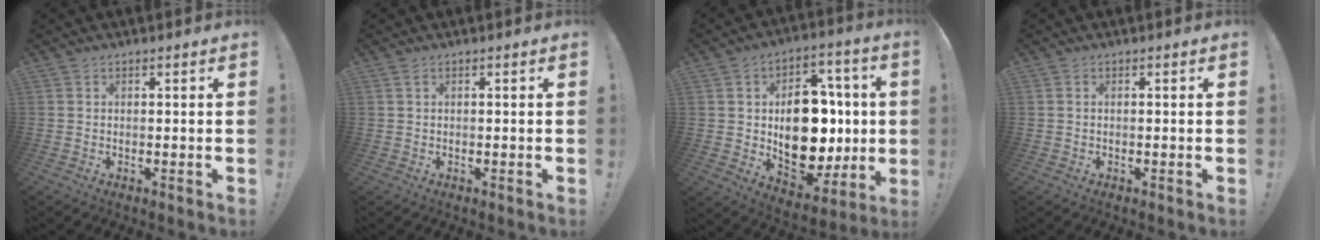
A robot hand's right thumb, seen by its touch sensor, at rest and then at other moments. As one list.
[{"total": 0.7, "force": [0.3, 0.2, 0.5], "torque": [-0.005, -0.002, 0.003]}, {"total": 19.3, "force": [1.1, 13.8, 13.5], "torque": [-0.204, -0.007, 0.039]}, {"total": 0.0}]